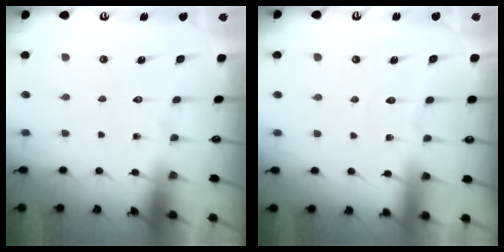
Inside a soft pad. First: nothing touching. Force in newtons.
{"total": 2.9, "press": 2.9, "slide": 0.3}